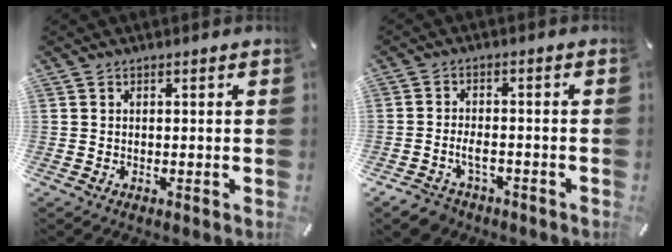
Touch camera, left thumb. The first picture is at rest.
{"total": 4.4, "force": [-2.4, 2.9, 2.4], "torque": [-0.051, 0.011, -0.045]}